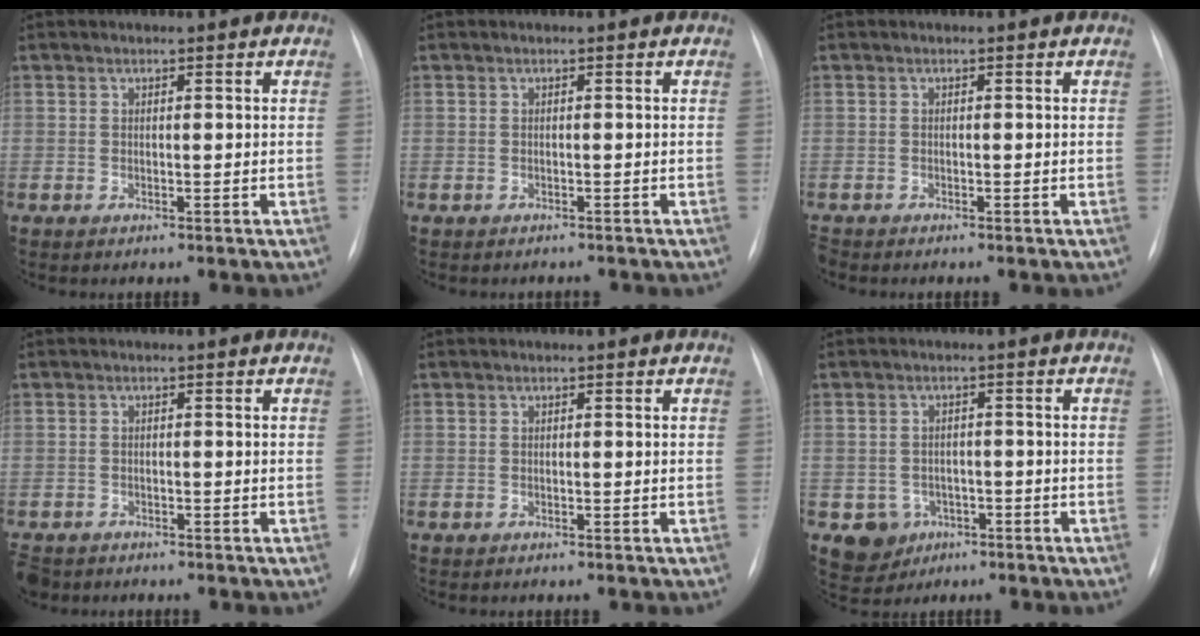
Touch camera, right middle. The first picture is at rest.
{"total": 1.4, "force": [-1.3, 0.6, 0.2], "torque": [-0.008, -0.001, -0.014]}
{"total": 1.0, "force": [-0.9, 0.3, 0.2], "torque": [-0.006, -0.002, -0.013]}
{"total": 5.1, "force": [-3.8, 3.2, 1.4], "torque": [-0.032, -0.004, -0.061]}
{"total": 0.0}
{"total": 4.7, "force": [-2.0, 4.2, 0.8], "torque": [-0.009, 0.009, -0.021]}